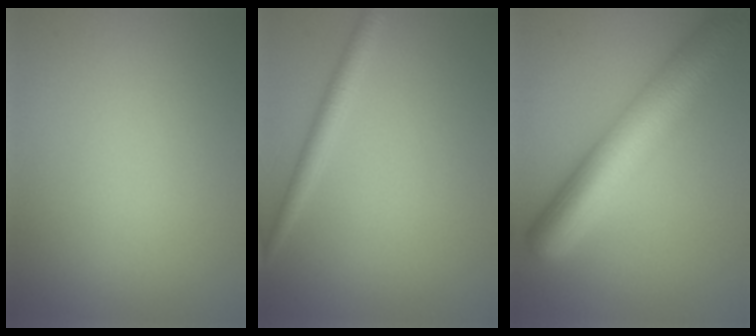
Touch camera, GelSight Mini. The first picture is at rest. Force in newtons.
{"total": 1.9, "press": 1.9, "slide": 0.1}
{"total": 9.4, "press": 9.4, "slide": 0.4}